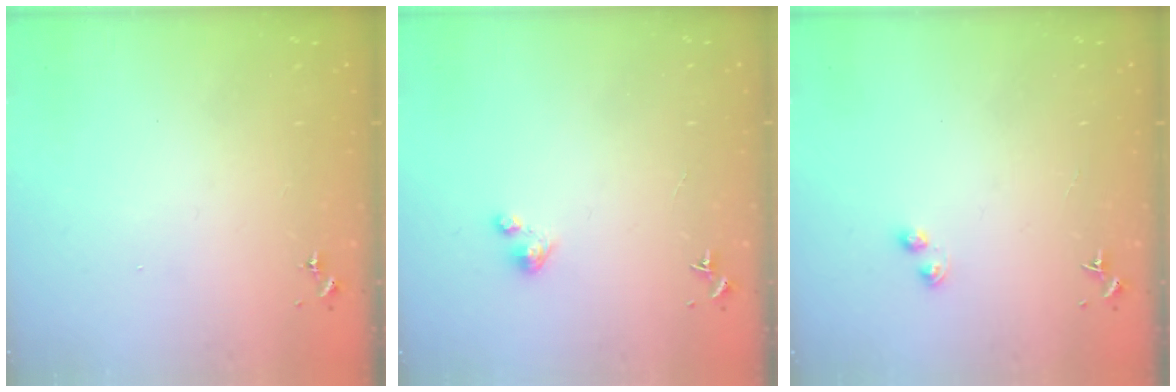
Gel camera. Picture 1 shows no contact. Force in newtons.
{"total": 3.5, "press": 3.5, "slide": 0.3}
{"total": 2.8, "press": 2.7, "slide": 0.4}